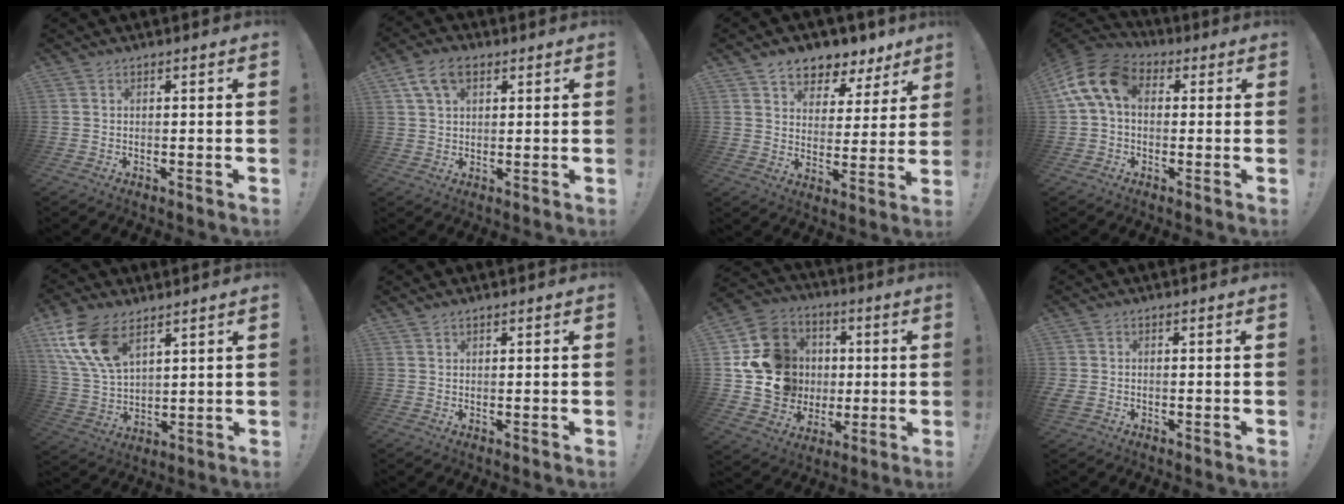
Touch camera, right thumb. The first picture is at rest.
{"total": 8.3, "force": [3.7, 5.1, 5.4], "torque": [-0.098, 0.005, 0.073]}
{"total": 8.1, "force": [6.3, 4.6, 2.2], "torque": [-0.023, -0.055, 0.118]}
{"total": 13.9, "force": [2.9, 8.9, 10.3], "torque": [-0.202, 0.011, 0.056]}
{"total": 14.6, "force": [8.3, 7.9, 9.1], "torque": [-0.191, -0.035, 0.160]}
{"total": 1.1, "force": [0.9, 0.5, 0.3], "torque": [-0.002, -0.004, 0.017]}
{"total": 18.3, "force": [1.9, 16.7, 7.2], "torque": [-0.098, 0.005, 0.073]}
{"total": 1.3, "force": [-0.5, 1.1, 0.6], "torque": [-0.009, 0.003, -0.007]}